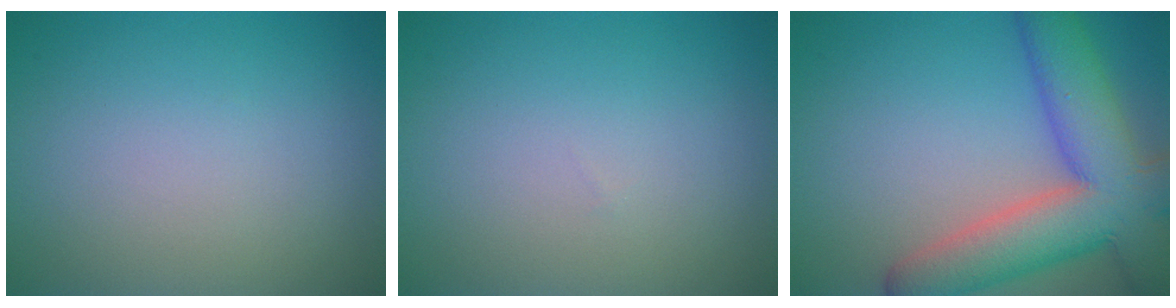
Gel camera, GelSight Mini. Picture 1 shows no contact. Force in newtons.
{"total": 0.0}
{"total": 10.7, "press": 10.7, "slide": 0.7}